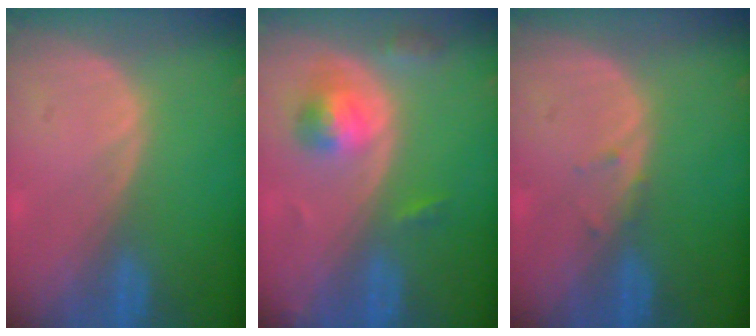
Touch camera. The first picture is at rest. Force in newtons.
{"total": 5.3, "press": 4.9, "slide": 2.2}
{"total": 0.8, "press": 0.8, "slide": 0.2}